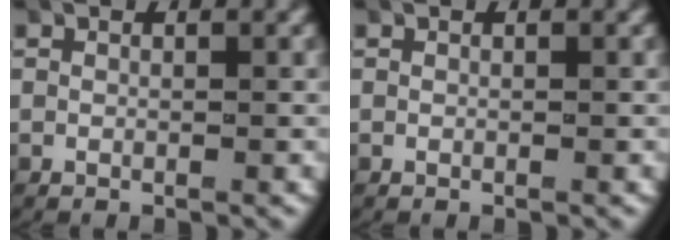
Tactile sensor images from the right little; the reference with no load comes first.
{"total": 0.0}